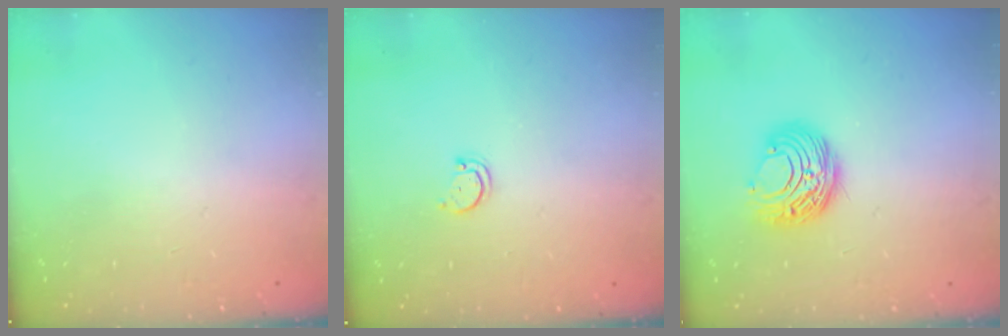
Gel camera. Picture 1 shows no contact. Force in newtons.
{"total": 2.6, "press": 2.5, "slide": 0.4}
{"total": 9.0, "press": 9.0, "slide": 0.2}